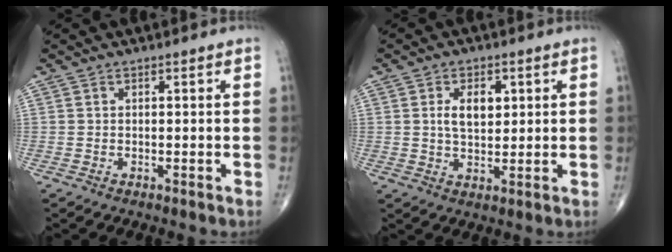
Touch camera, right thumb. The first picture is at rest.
{"total": 5.9, "force": [1.5, 3.4, 4.6], "torque": [-0.065, -0.008, 0.025]}